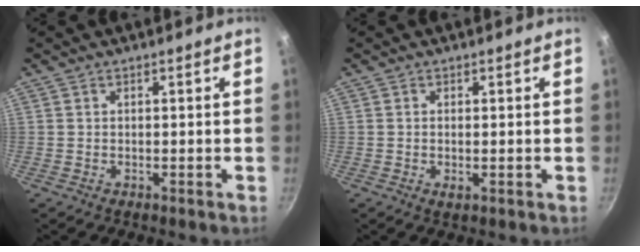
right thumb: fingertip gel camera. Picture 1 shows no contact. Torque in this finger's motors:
{"motor_torque": [-0.33, 0.03, -0.09, 0.19, -0.01]}